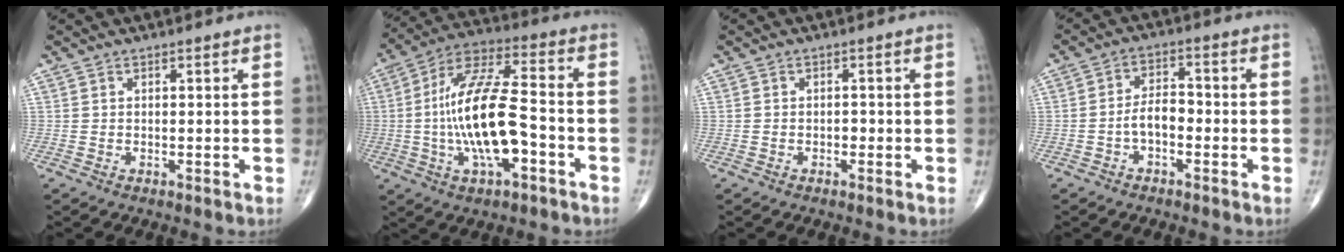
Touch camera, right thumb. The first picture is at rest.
{"total": 18.0, "force": [-3.3, 6.5, 16.4], "torque": [-0.318, 0.036, -0.059]}
{"total": 1.0, "force": [-0.4, 0.7, 0.6], "torque": [-0.007, 0.002, -0.009]}
{"total": 4.9, "force": [-1.7, 2.7, 3.7], "torque": [-0.056, 0.026, -0.036]}